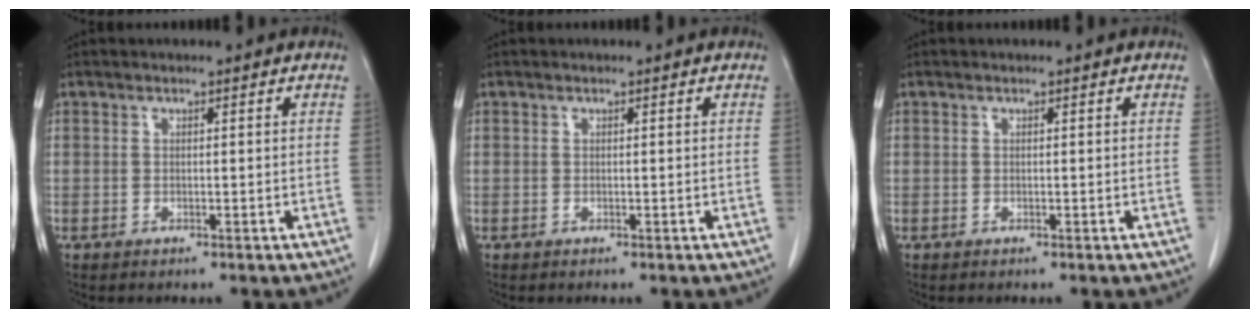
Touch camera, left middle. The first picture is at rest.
{"total": 0.0}
{"total": 0.0}